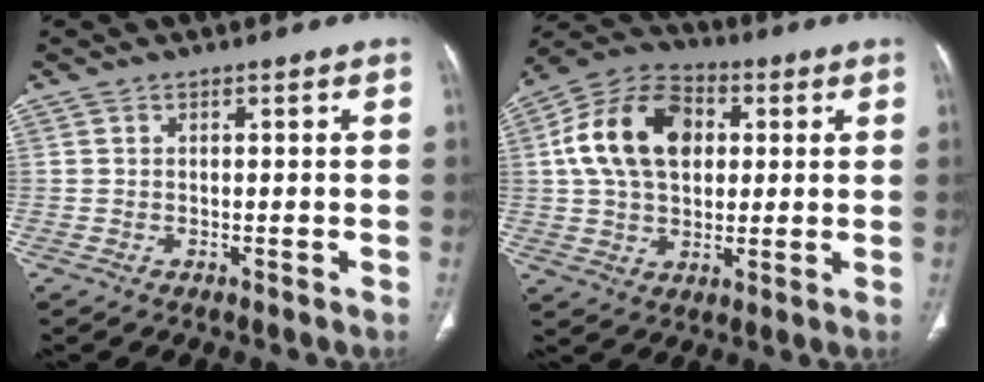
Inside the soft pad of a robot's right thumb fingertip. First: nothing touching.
{"total": 16.7, "force": [3.3, 11.3, 11.9], "torque": [-0.196, 0.016, 0.050]}